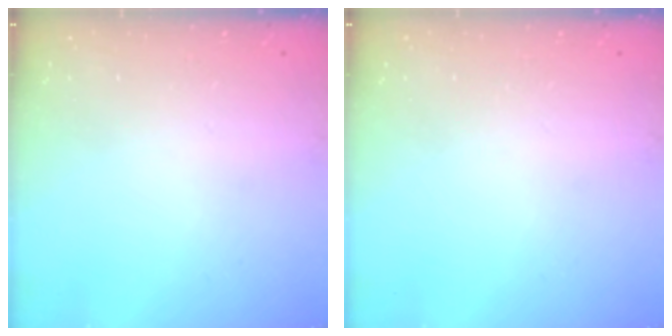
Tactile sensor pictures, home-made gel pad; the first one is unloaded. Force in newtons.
{"total": 0.0}